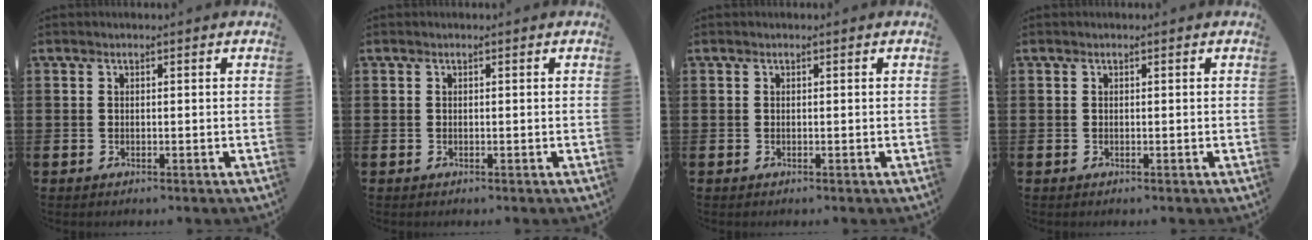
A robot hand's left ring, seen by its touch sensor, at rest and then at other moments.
{"total": 0.0}
{"total": 0.0}
{"total": 0.0}